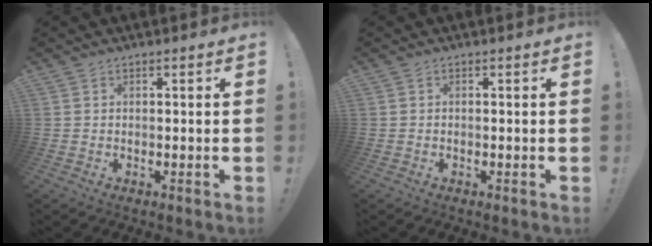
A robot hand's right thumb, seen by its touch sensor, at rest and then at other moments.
{"total": 0.0}